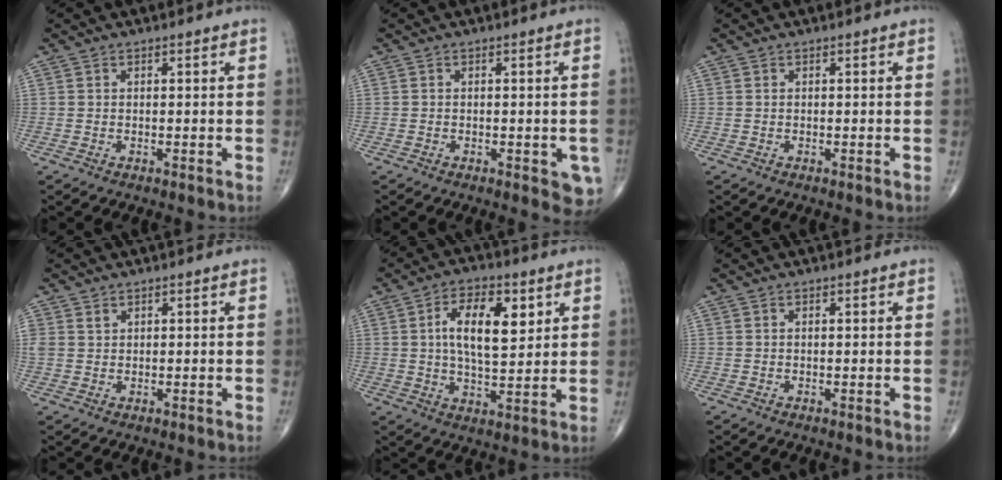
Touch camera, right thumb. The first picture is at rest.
{"total": 4.7, "force": [-1.6, 1.9, 3.9], "torque": [-0.026, -0.005, -0.018]}
{"total": 0.0}
{"total": 1.6, "force": [1.0, 1.1, 0.5], "torque": [-0.004, 0.000, 0.021]}
{"total": 11.7, "force": [3.4, 5.4, 9.9], "torque": [-0.152, -0.011, 0.057]}
{"total": 0.0}